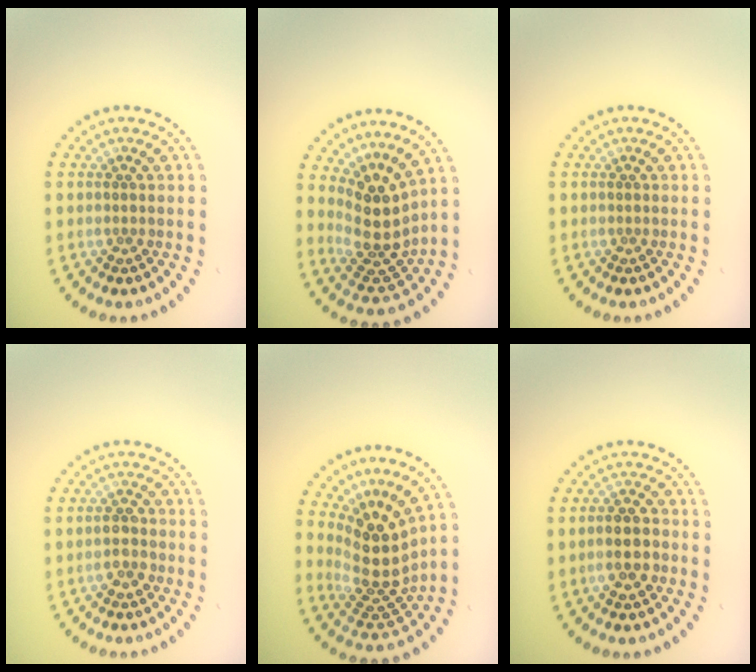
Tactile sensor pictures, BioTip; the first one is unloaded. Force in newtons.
{"total": 4.4, "press": 3.3, "slide": 3.0}
{"total": 0.0}
{"total": 1.8, "press": 1.8, "slide": 0.2}
{"total": 5.1, "press": 3.7, "slide": 3.4}
{"total": 2.8, "press": 2.7, "slide": 0.7}